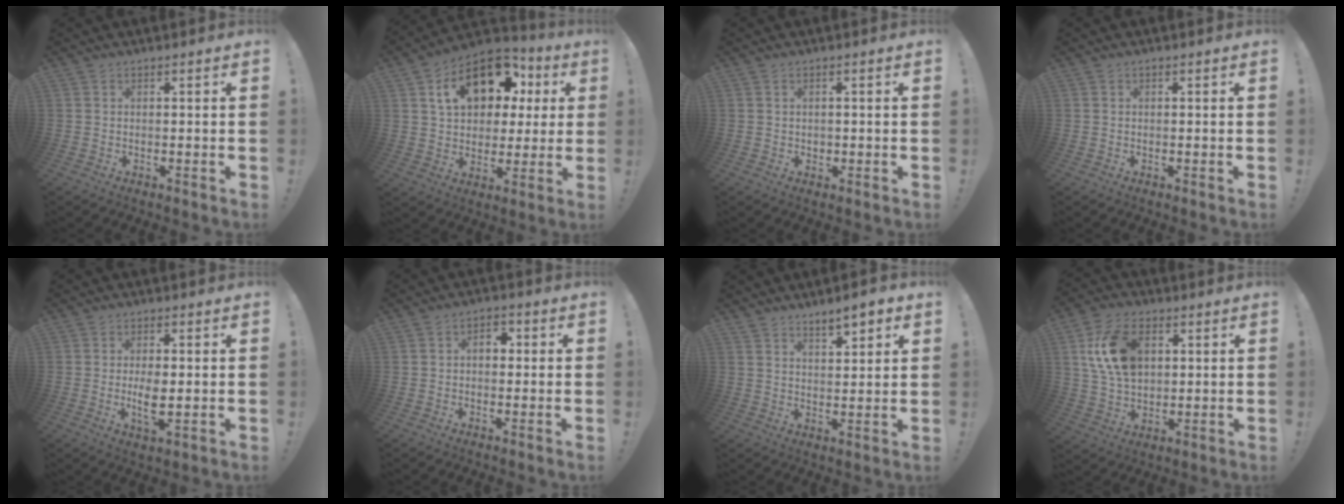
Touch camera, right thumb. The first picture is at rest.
{"total": 17.6, "force": [7.4, 11.5, 10.9], "torque": [-0.160, -0.024, 0.136]}
{"total": 1.0, "force": [0.2, 1.0, 0.2], "torque": [0.006, -0.001, 0.000]}
{"total": 0.0}
{"total": 6.0, "force": [-0.4, 2.6, 5.4], "torque": [-0.091, -0.014, -0.012]}
{"total": 3.8, "force": [0.3, 2.7, 2.6], "torque": [-0.025, -0.003, 0.000]}
{"total": 6.3, "force": [4.9, 2.0, 3.4], "torque": [-0.036, -0.032, 0.082]}
{"total": 15.3, "force": [4.4, 10.3, 10.5], "torque": [-0.187, 0.006, 0.083]}